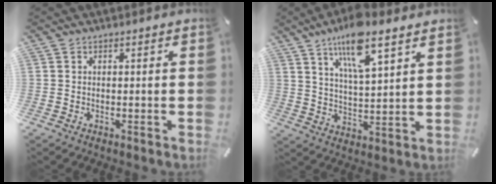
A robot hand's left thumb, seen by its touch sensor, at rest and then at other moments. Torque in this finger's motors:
{"motor_torque": [2.24, 1.48, 1.53, -1.24, 0.43]}